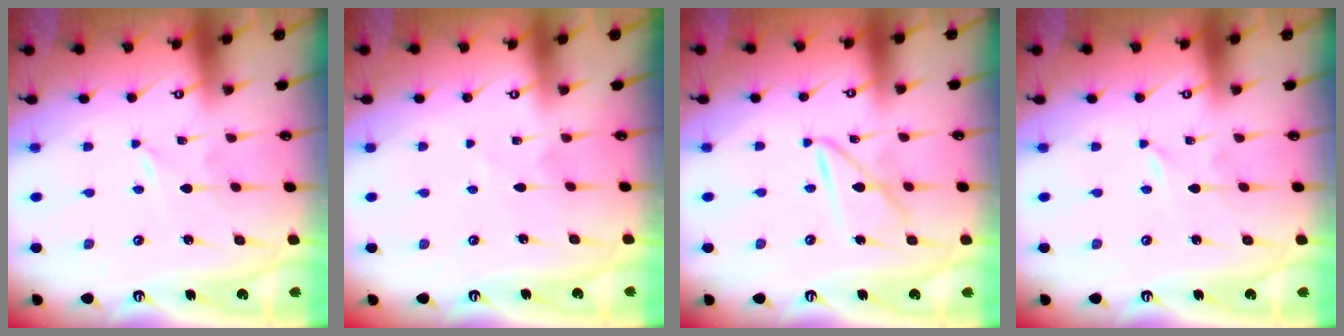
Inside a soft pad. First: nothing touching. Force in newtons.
{"total": 1.5, "press": 1.5, "slide": 0.3}
{"total": 9.1, "press": 9.1, "slide": 0.8}
{"total": 0.0}